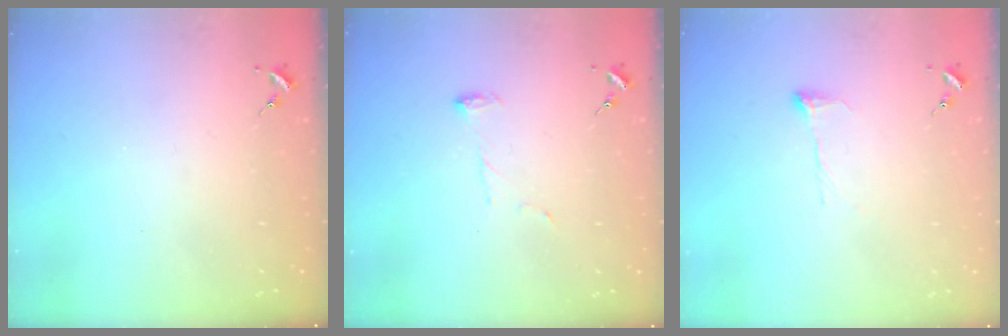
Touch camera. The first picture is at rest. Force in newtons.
{"total": 6.4, "press": 6.4, "slide": 0.7}
{"total": 6.9, "press": 6.9, "slide": 0.1}